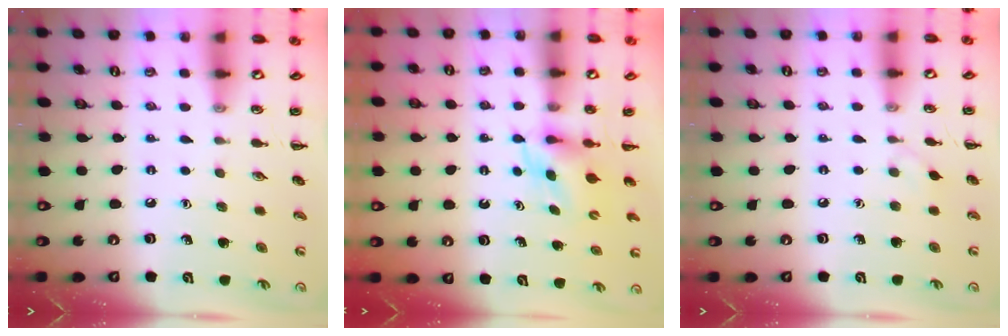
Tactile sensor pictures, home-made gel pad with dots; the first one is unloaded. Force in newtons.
{"total": 3.1, "press": 2.9, "slide": 1.2}
{"total": 2.9, "press": 2.7, "slide": 1.1}